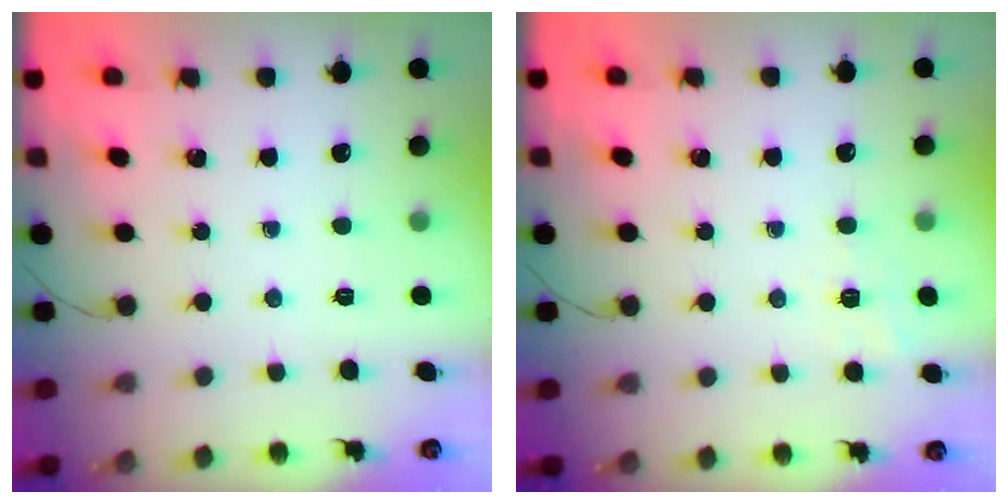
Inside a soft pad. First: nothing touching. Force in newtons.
{"total": 1.6, "press": 0.2, "slide": 1.6}